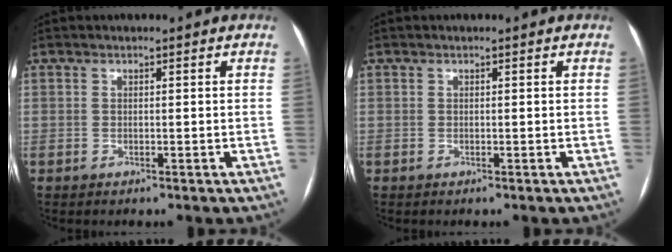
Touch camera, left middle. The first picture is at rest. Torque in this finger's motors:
{"motor_torque": [0.13, 0.14, 0.00, 0.00]}